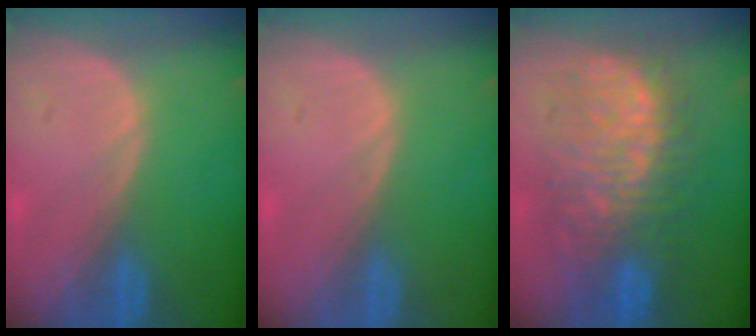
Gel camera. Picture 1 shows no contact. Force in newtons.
{"total": 0.0}
{"total": 12.1, "press": 12.0, "slide": 1.5}